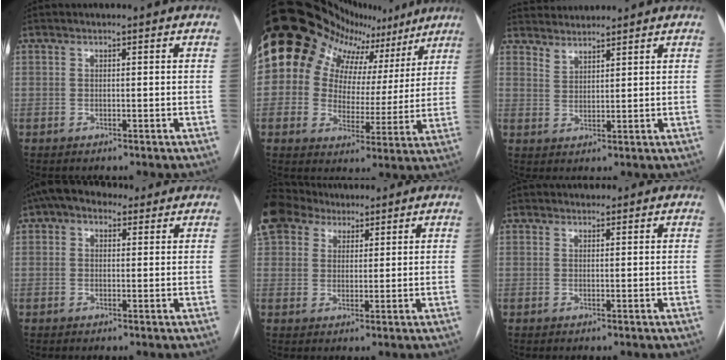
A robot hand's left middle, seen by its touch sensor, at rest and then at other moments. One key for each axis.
{"total": 21.8, "fx": 13.6, "fy": 15.0, "fz": 8.1, "tx": -0.156, "ty": 0.080, "tz": 0.181}
{"total": 5.7, "fx": 5.6, "fy": 0.9, "fz": 0.7, "tx": -0.010, "ty": 0.019, "tz": 0.098}
{"total": 5.0, "fx": 2.8, "fy": 3.3, "fz": 2.6, "tx": -0.049, "ty": 0.039, "tz": 0.046}
{"total": 12.8, "fx": 9.1, "fy": 7.9, "fz": 4.5, "tx": -0.136, "ty": 0.053, "tz": 0.172}
{"total": 0.9, "fx": 0.8, "fy": 0.4, "fz": 0.1, "tx": -0.008, "ty": 0.011, "tz": 0.015}